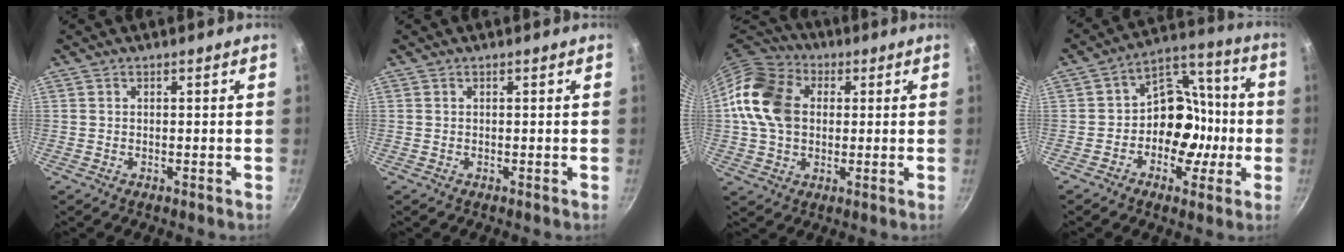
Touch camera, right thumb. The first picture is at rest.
{"total": 0.0}
{"total": 15.4, "force": [1.7, 12.1, 9.3], "torque": [-0.152, 0.024, 0.016]}
{"total": 12.9, "force": [-2.6, 10.2, 7.5], "torque": [-0.048, 0.056, -0.052]}